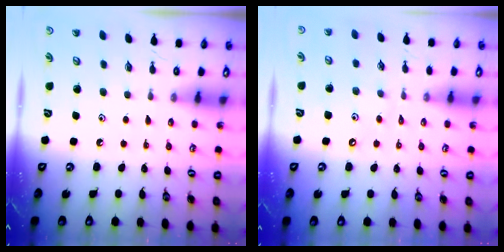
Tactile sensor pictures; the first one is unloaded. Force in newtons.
{"total": 2.8, "press": 2.8, "slide": 0.4}